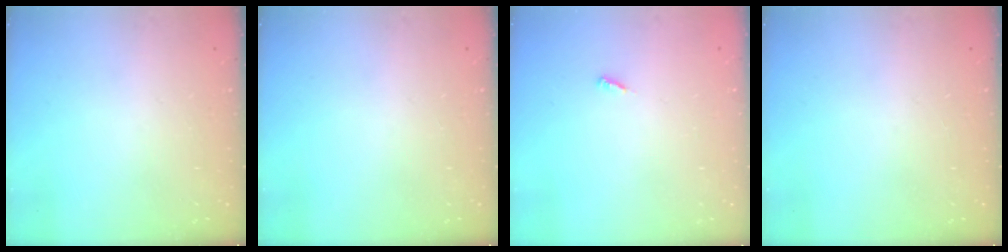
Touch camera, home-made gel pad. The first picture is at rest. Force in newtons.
{"total": 0.0}
{"total": 2.5, "press": 2.5, "slide": 0.1}
{"total": 0.0}